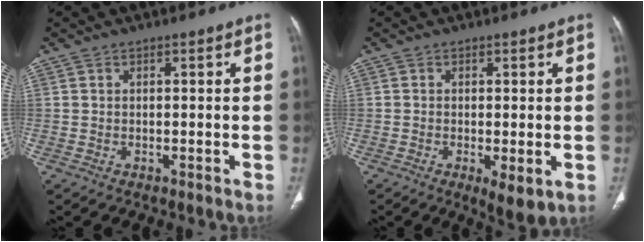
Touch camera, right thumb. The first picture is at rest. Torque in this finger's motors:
{"motor_torque": [-0.15, 0.36, -0.12, -0.03, 0.10]}